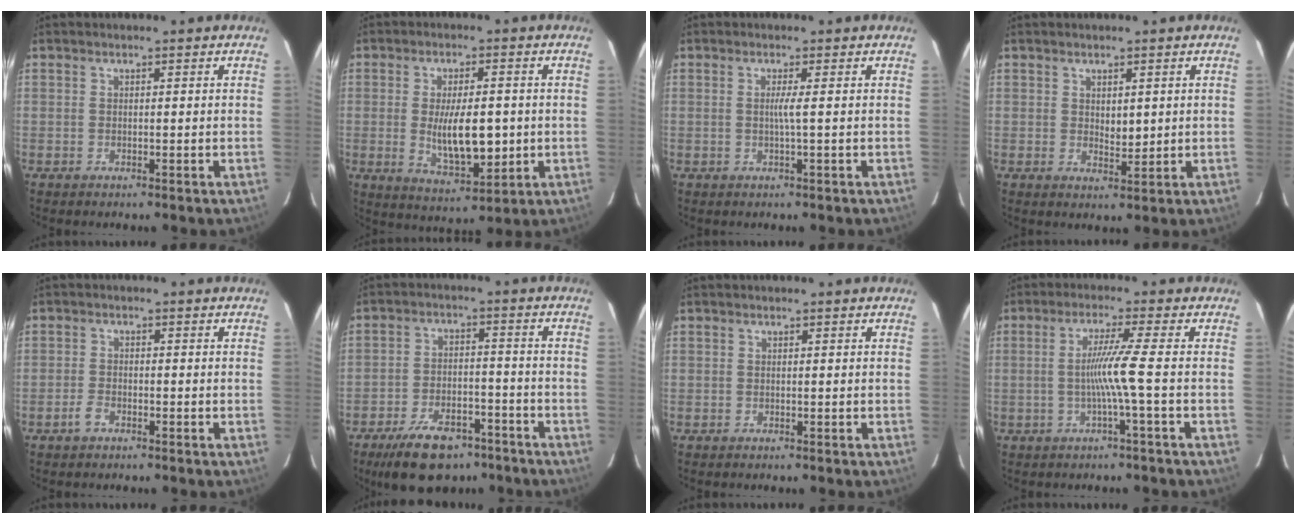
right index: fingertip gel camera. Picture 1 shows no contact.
{"total": 9.5, "force": [-0.5, 3.3, 8.9], "torque": [-0.156, -0.012, 0.002]}
{"total": 1.5, "force": [0.0, -0.5, 1.4], "torque": [-0.030, 0.000, -0.001]}
{"total": 2.3, "force": [0.6, 1.2, 1.9], "torque": [-0.026, -0.008, 0.014]}
{"total": 1.8, "force": [-1.2, 0.8, 1.1], "torque": [-0.028, 0.000, -0.021]}
{"total": 11.7, "force": [-8.6, 5.1, 6.0], "torque": [-0.108, -0.004, -0.139]}
{"total": 0.0}
{"total": 5.3, "force": [-0.9, -1.9, 4.9], "torque": [-0.096, 0.000, -0.015]}